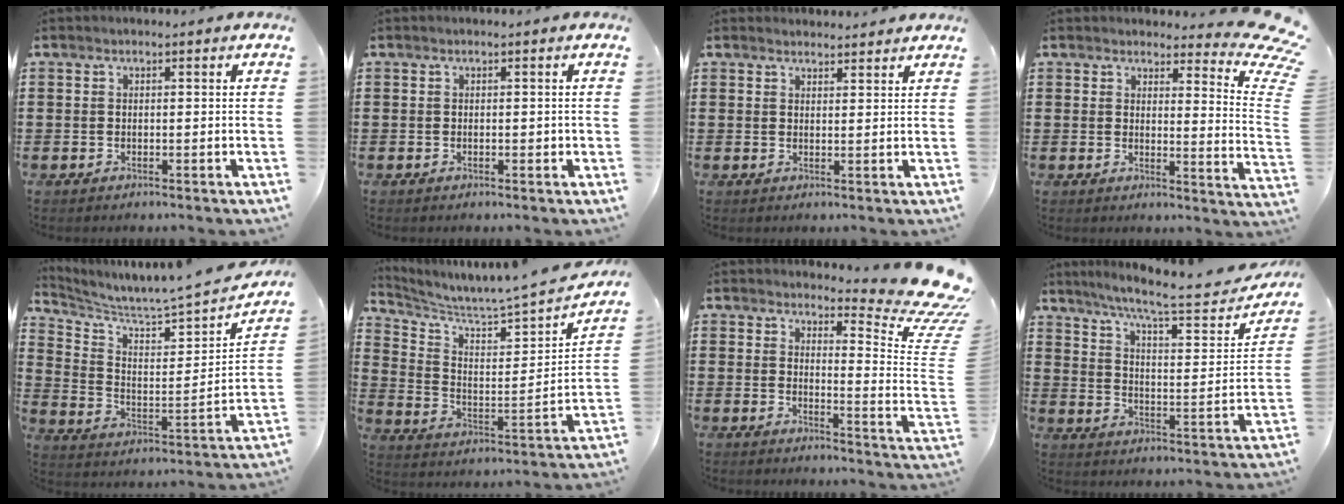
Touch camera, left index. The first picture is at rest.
{"total": 0.8, "force": [-0.1, 0.2, 0.7], "torque": [-0.015, -0.001, -0.002]}
{"total": 2.0, "force": [2.0, 0.3, -0.1], "torque": [-0.004, 0.000, 0.038]}
{"total": 5.9, "force": [4.8, 0.9, 3.4], "torque": [-0.046, -0.039, 0.076]}
{"total": 3.6, "force": [3.4, -0.1, 1.1], "torque": [-0.046, -0.048, 0.047]}
{"total": 3.5, "force": [3.3, -0.3, 1.2], "torque": [-0.047, -0.051, 0.044]}
{"total": 7.8, "force": [6.2, 1.1, 4.7], "torque": [-0.065, -0.062, 0.102]}
{"total": 8.6, "force": [7.0, 0.6, 4.9], "torque": [-0.116, -0.040, 0.111]}